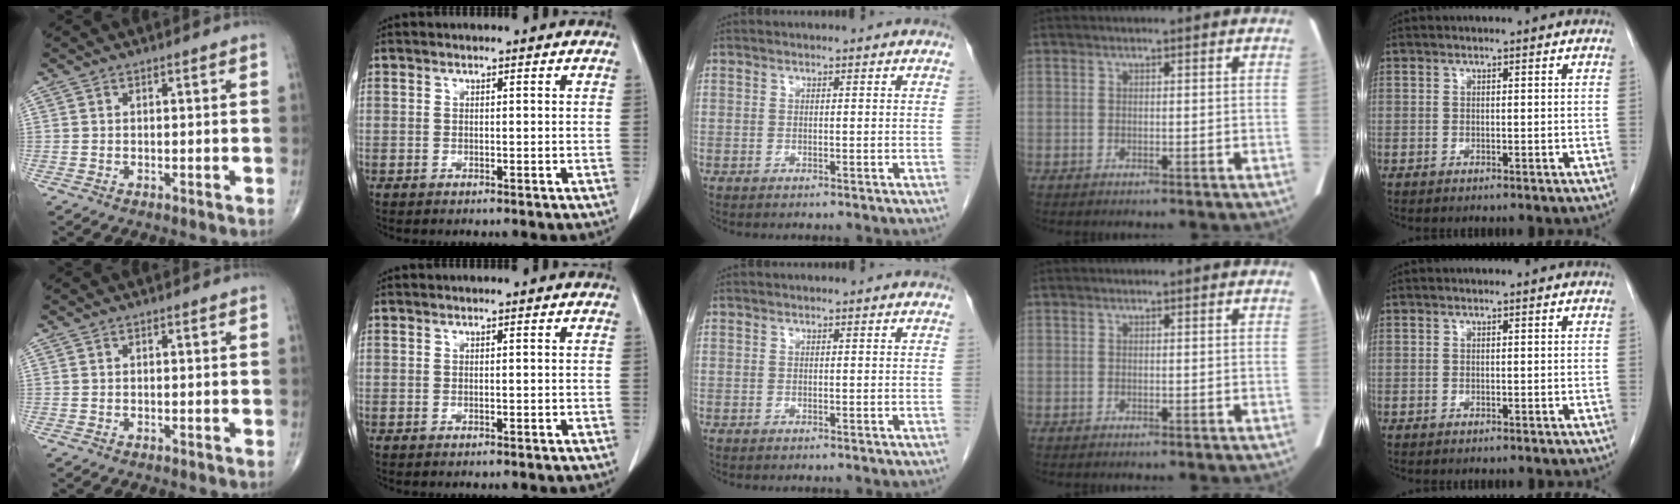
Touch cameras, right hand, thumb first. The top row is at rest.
{"index": {"total": 0.7, "force": [-0.2, 0.3, 0.6], "torque": [-0.015, 0.000, -0.001]}}